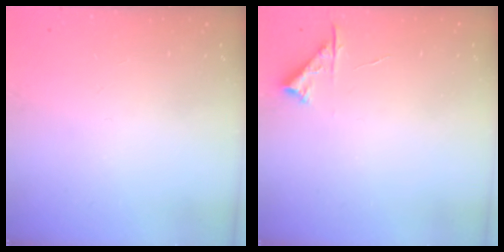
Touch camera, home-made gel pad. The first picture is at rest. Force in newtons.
{"total": 4.7, "press": 4.6, "slide": 0.6}